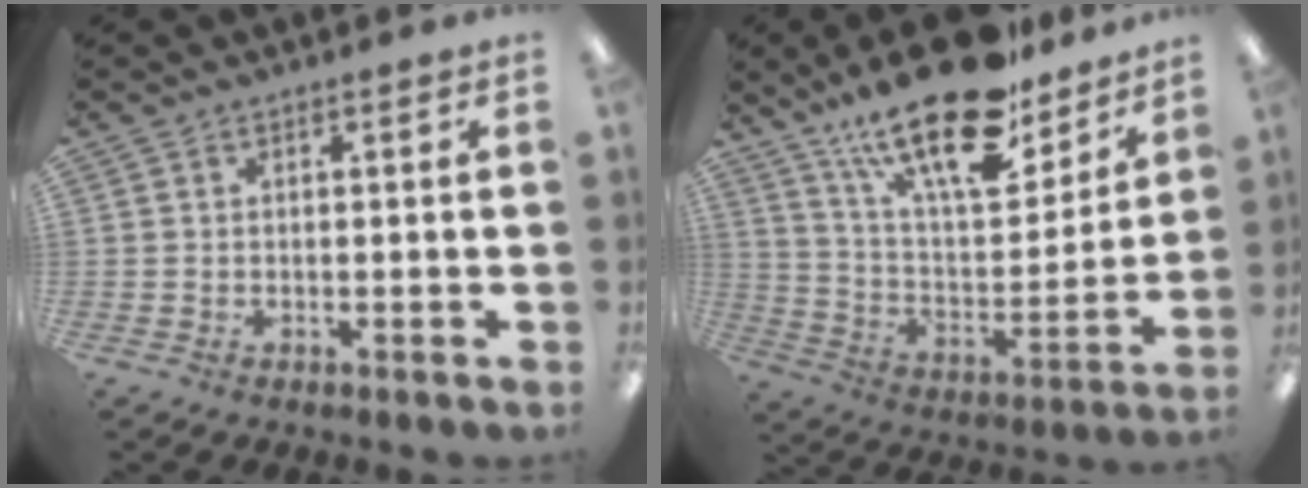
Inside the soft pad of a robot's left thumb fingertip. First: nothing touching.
{"total": 23.9, "force": [17.4, 8.3, 14.1], "torque": [-0.234, -0.107, 0.296]}